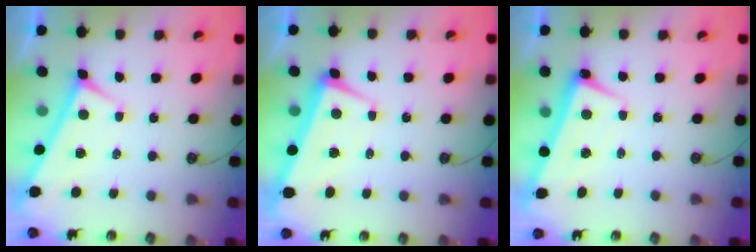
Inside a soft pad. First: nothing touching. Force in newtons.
{"total": 3.0, "press": 2.1, "slide": 2.0}
{"total": 2.8, "press": 2.7, "slide": 0.7}